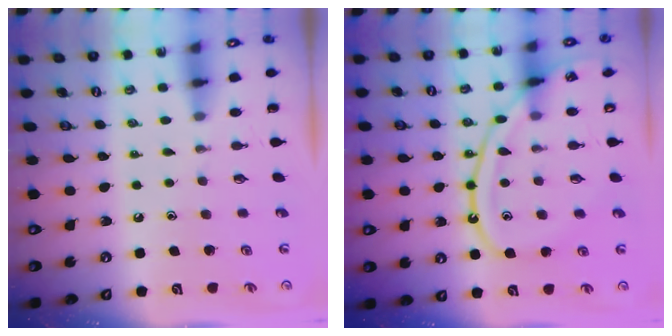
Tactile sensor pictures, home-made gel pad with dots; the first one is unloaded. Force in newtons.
{"total": 14.9, "press": 14.9, "slide": 1.4}